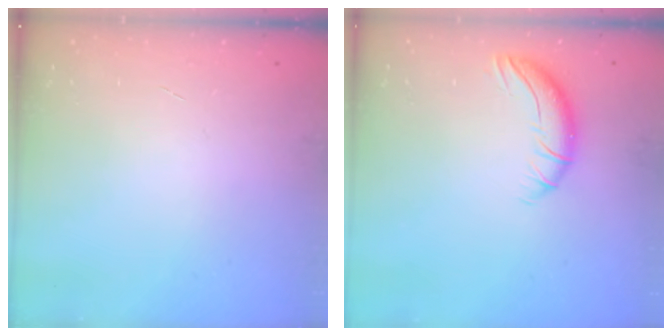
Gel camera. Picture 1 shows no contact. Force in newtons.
{"total": 6.9, "press": 6.8, "slide": 1.4}